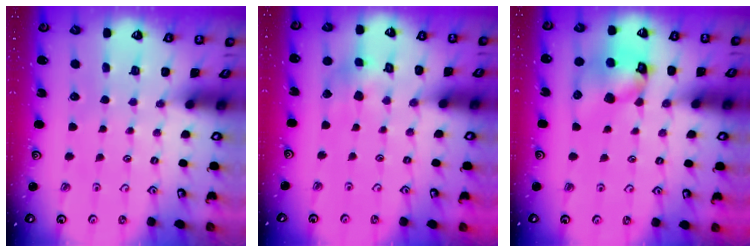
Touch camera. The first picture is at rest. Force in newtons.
{"total": 6.9, "press": 6.8, "slide": 0.8}
{"total": 12.6, "press": 12.5, "slide": 1.7}